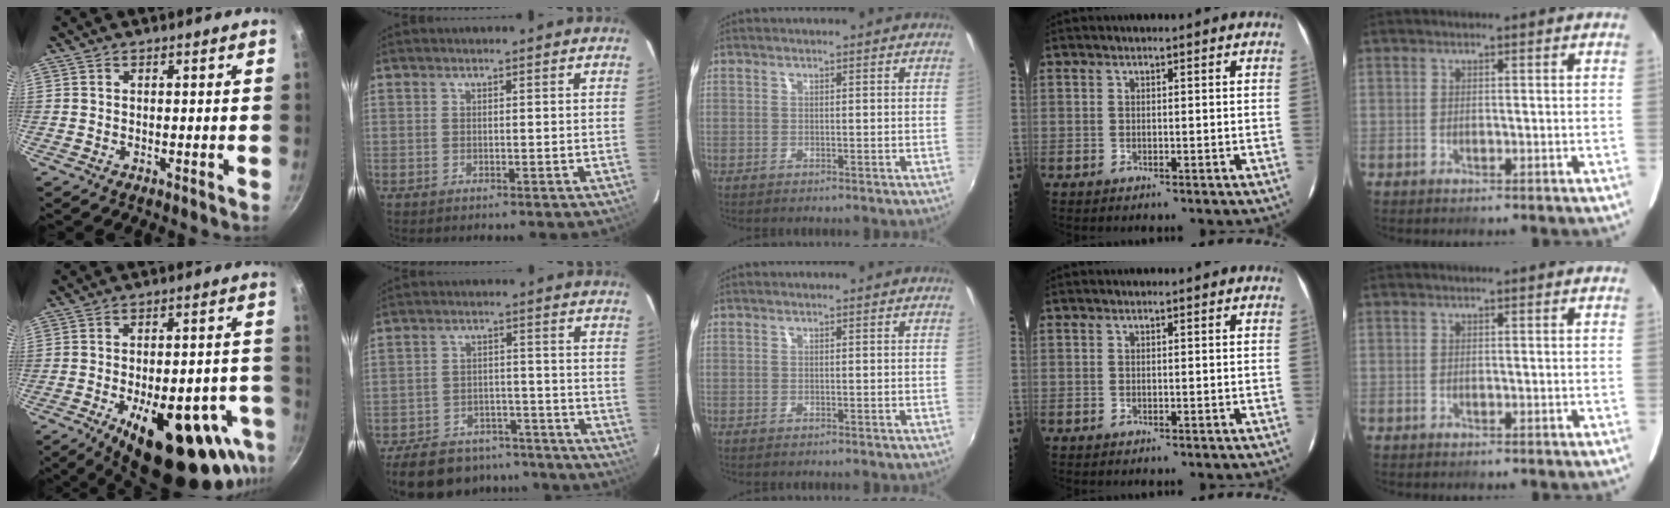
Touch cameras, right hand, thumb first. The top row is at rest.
{"thumb": {"total": 25.3, "force": [-12.7, 11.0, 18.9], "torque": [-0.194, 0.042, -0.168]}, "index": {"total": 19.0, "force": [-15.8, 8.2, 6.8], "torque": [-0.158, 0.028, -0.209]}}